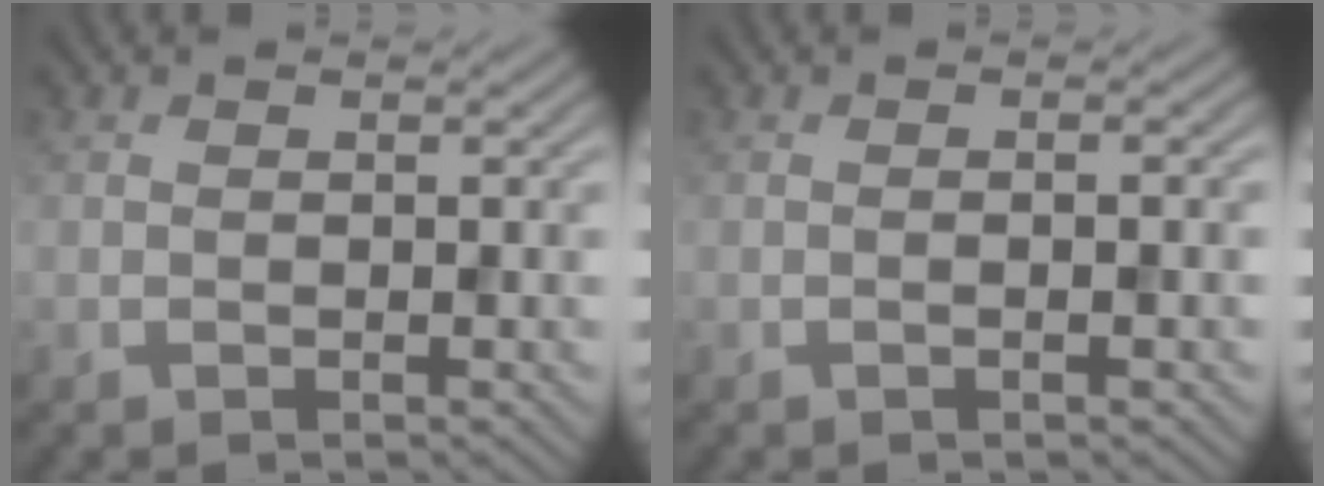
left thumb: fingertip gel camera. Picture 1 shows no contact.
{"total": 1.6, "force": [-0.5, 0.1, 1.5], "torque": [-0.026, 0.001, -0.011]}